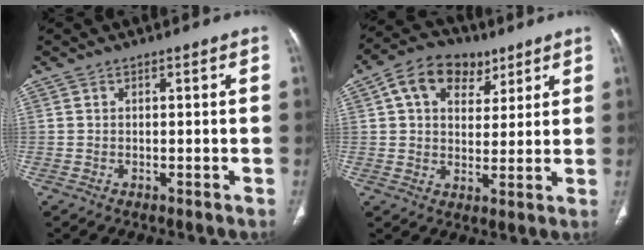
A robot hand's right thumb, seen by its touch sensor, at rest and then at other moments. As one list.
[{"total": 11.4, "force": [5.2, 8.0, 6.2], "torque": [-0.076, -0.003, 0.083]}]